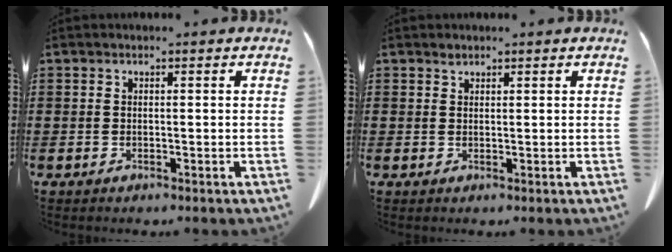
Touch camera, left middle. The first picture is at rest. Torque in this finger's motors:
{"motor_torque": [1.23, 0.91, 0.02, 0.02]}